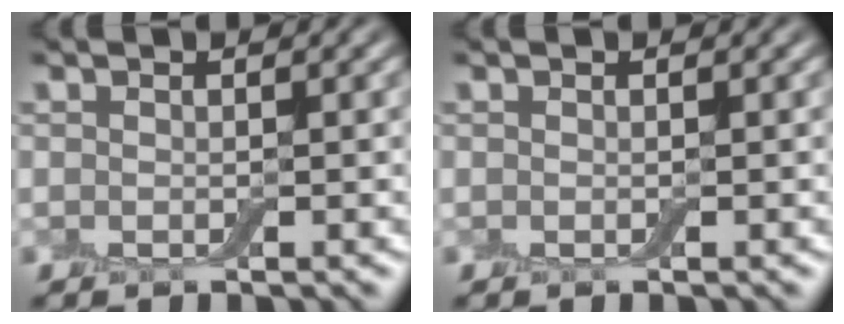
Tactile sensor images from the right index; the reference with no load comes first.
{"total": 0.0}